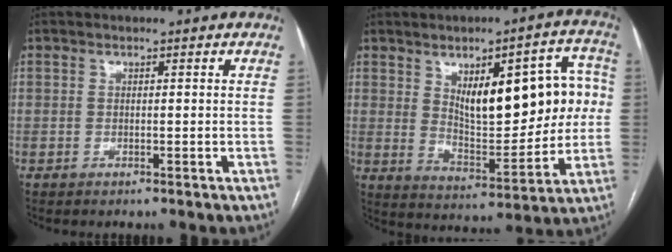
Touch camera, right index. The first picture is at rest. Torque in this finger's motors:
{"motor_torque": [1.29, 0.85, 0.35, 0.11]}